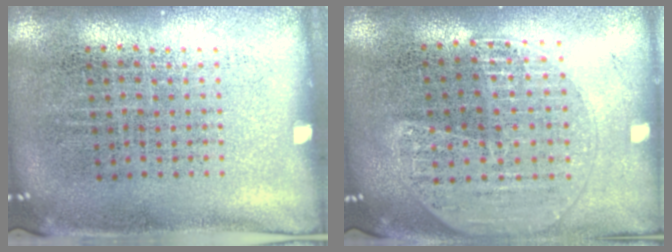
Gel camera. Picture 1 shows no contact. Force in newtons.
{"total": 1.7, "press": 1.6, "slide": 0.6}